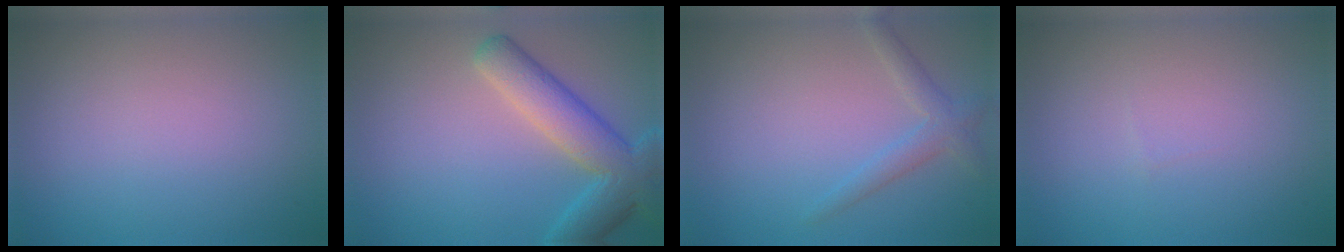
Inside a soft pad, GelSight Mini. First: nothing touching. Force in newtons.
{"total": 6.2, "press": 6.2, "slide": 0.6}
{"total": 2.0, "press": 2.0, "slide": 0.2}
{"total": 0.0}